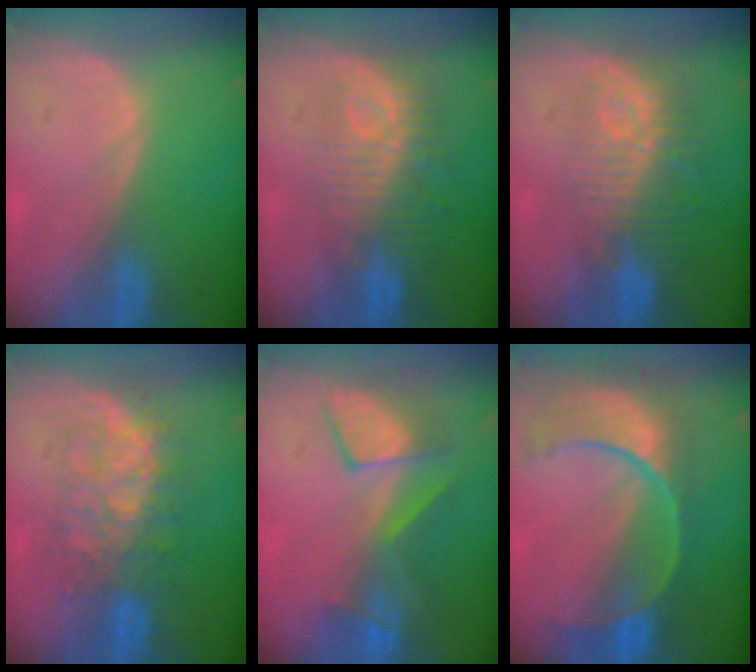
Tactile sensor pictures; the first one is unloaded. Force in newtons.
{"total": 9.7, "press": 8.7, "slide": 4.2}
{"total": 9.7, "press": 8.7, "slide": 4.2}
{"total": 8.2, "press": 8.0, "slide": 1.5}
{"total": 7.7, "press": 7.4, "slide": 2.2}
{"total": 11.2, "press": 9.4, "slide": 6.1}